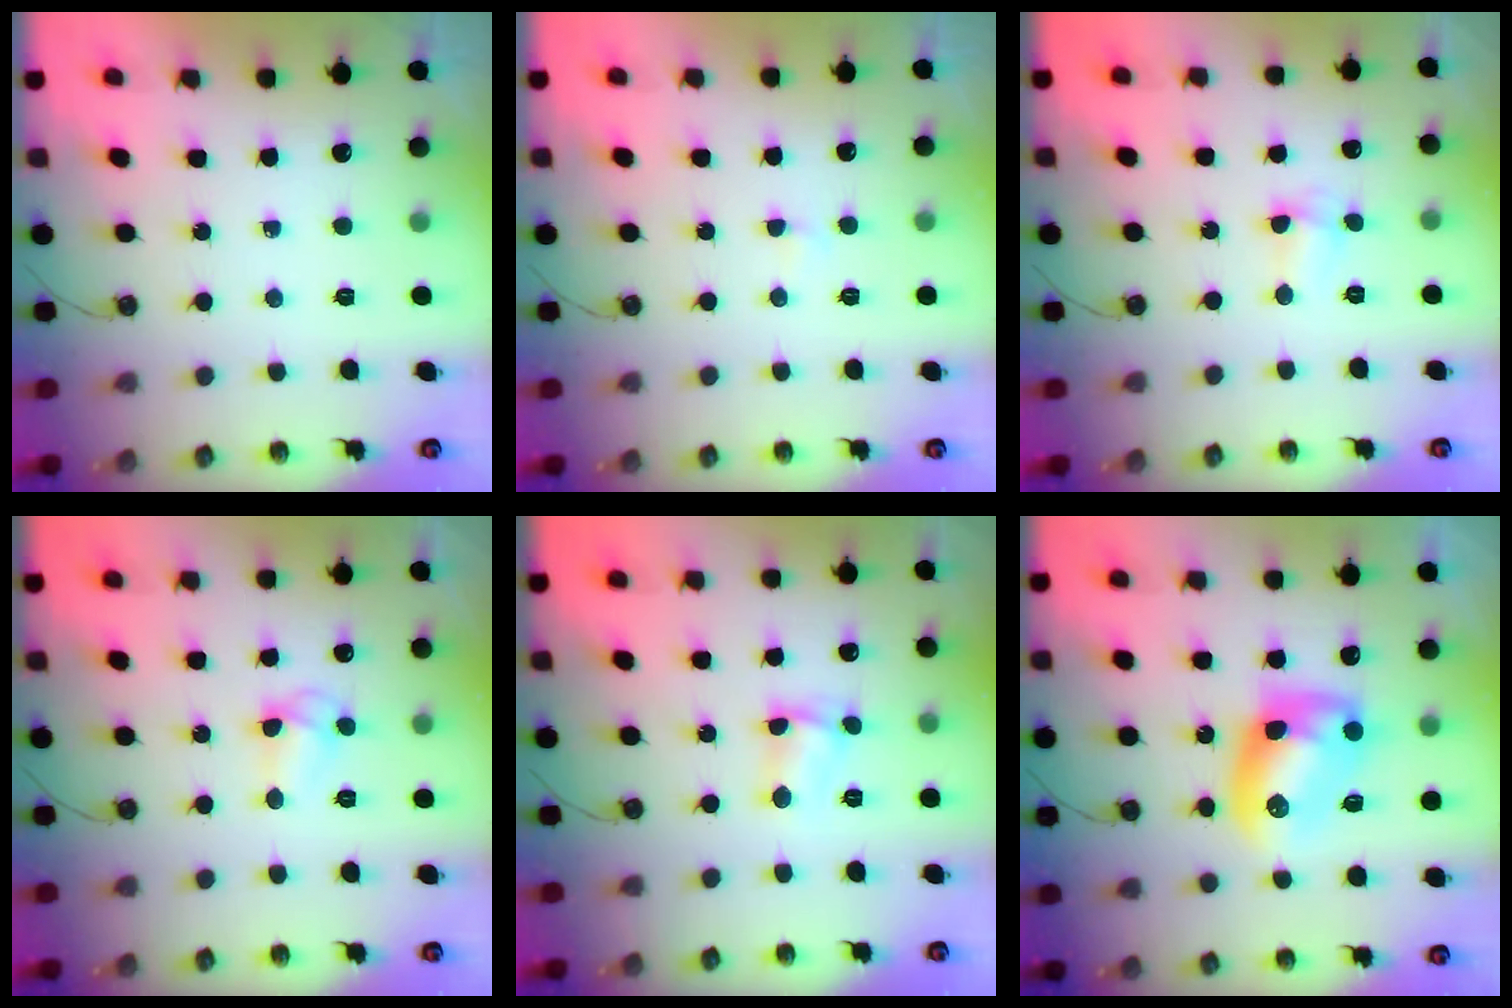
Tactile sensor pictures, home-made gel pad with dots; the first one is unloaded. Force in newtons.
{"total": 1.7, "press": 1.7, "slide": 0.3}
{"total": 2.5, "press": 2.4, "slide": 0.5}
{"total": 6.2, "press": 6.1, "slide": 0.5}
{"total": 3.2, "press": 3.2, "slide": 0.4}
{"total": 11.9, "press": 11.9, "slide": 0.4}